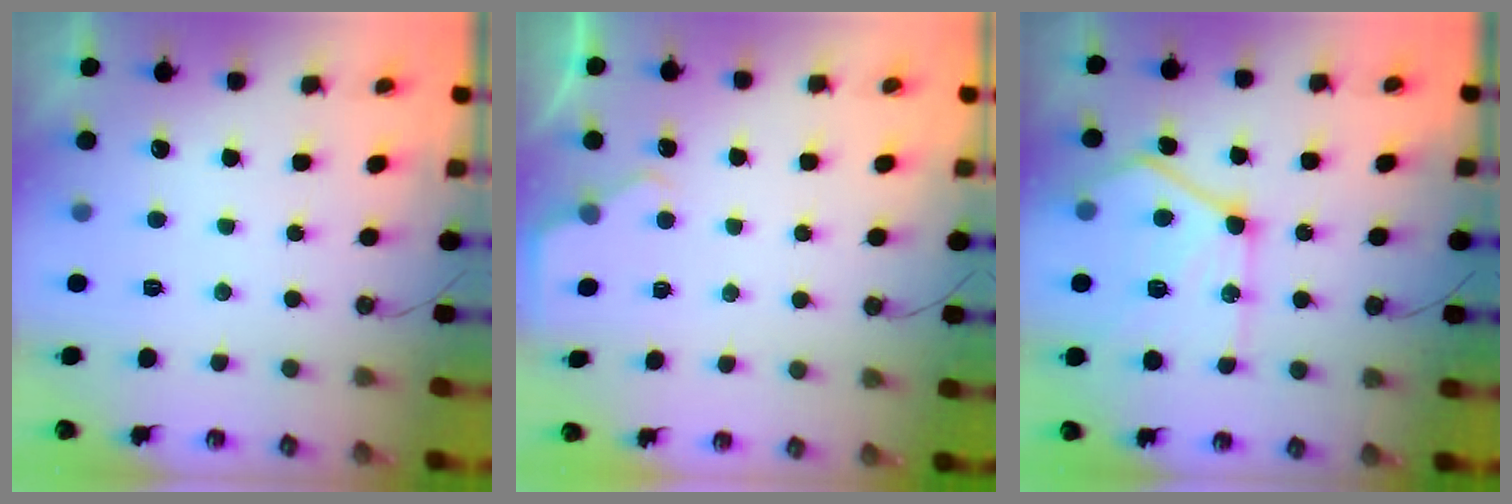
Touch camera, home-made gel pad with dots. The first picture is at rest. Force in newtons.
{"total": 3.0, "press": 3.0, "slide": 0.5}
{"total": 18.1, "press": 18.0, "slide": 1.8}